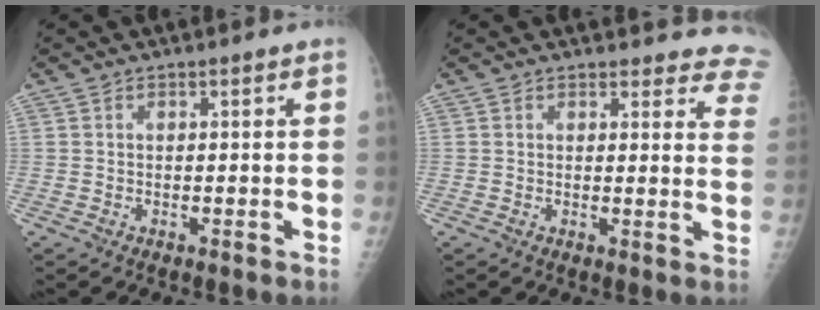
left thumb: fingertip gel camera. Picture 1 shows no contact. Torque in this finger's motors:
{"motor_torque": [-0.10, 0.34, -0.21, -0.02, 0.02]}